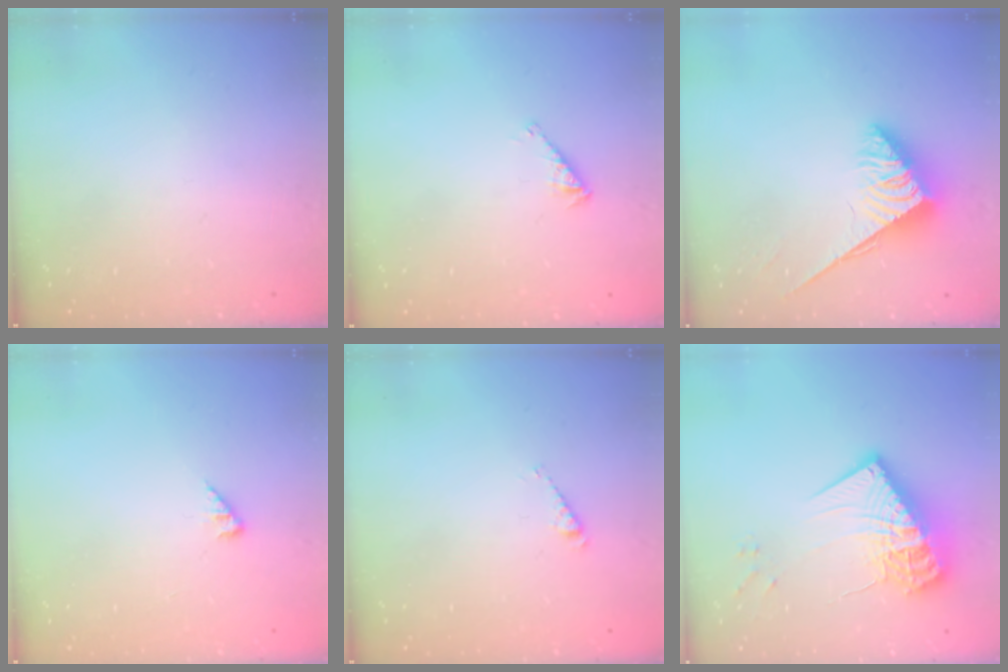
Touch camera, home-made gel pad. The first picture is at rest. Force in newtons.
{"total": 2.9, "press": 2.8, "slide": 0.5}
{"total": 3.7, "press": 3.6, "slide": 0.6}
{"total": 2.7, "press": 2.7, "slide": 0.4}
{"total": 2.9, "press": 2.9, "slide": 0.3}
{"total": 19.8, "press": 19.7, "slide": 1.9}